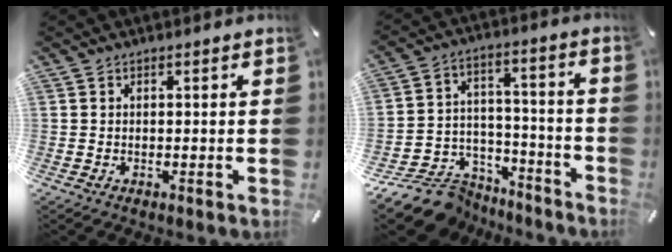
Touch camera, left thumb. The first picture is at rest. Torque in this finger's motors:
{"motor_torque": [-0.36, 0.47, 0.13, 0.23, 0.00]}